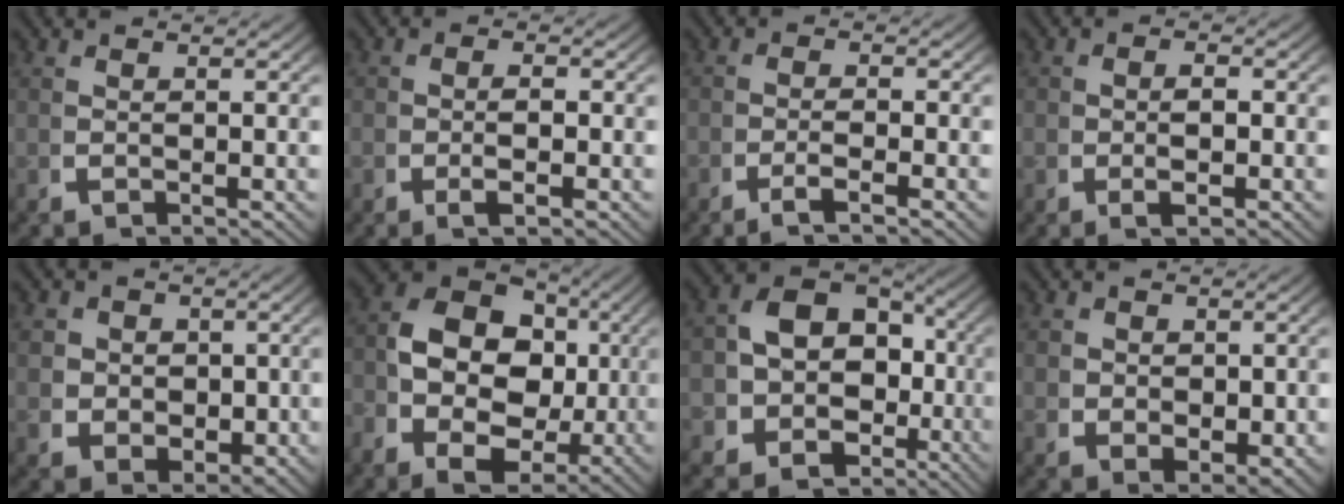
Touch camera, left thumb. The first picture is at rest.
{"total": 2.2, "force": [-0.5, 0.9, 1.9], "torque": [-0.036, -0.003, -0.009]}
{"total": 2.3, "force": [-1.4, 0.5, 1.7], "torque": [-0.036, 0.000, -0.031]}
{"total": 2.3, "force": [-0.4, 1.2, 1.9], "torque": [-0.035, -0.006, -0.004]}
{"total": 5.5, "force": [0.6, 4.6, 3.0], "torque": [-0.071, -0.031, 0.027]}
{"total": 11.8, "force": [0.8, 8.4, 8.3], "torque": [-0.161, -0.027, 0.012]}
{"total": 12.4, "force": [-2.5, 10.6, 6.0], "torque": [-0.143, -0.053, -0.032]}
{"total": 3.5, "force": [0.7, 2.6, 2.2], "torque": [-0.052, -0.024, 0.030]}